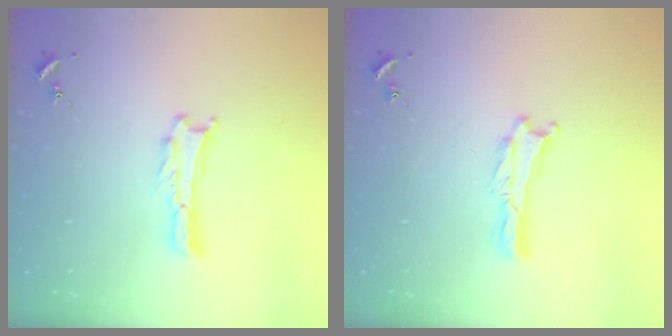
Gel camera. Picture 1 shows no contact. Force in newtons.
{"total": 0.0}